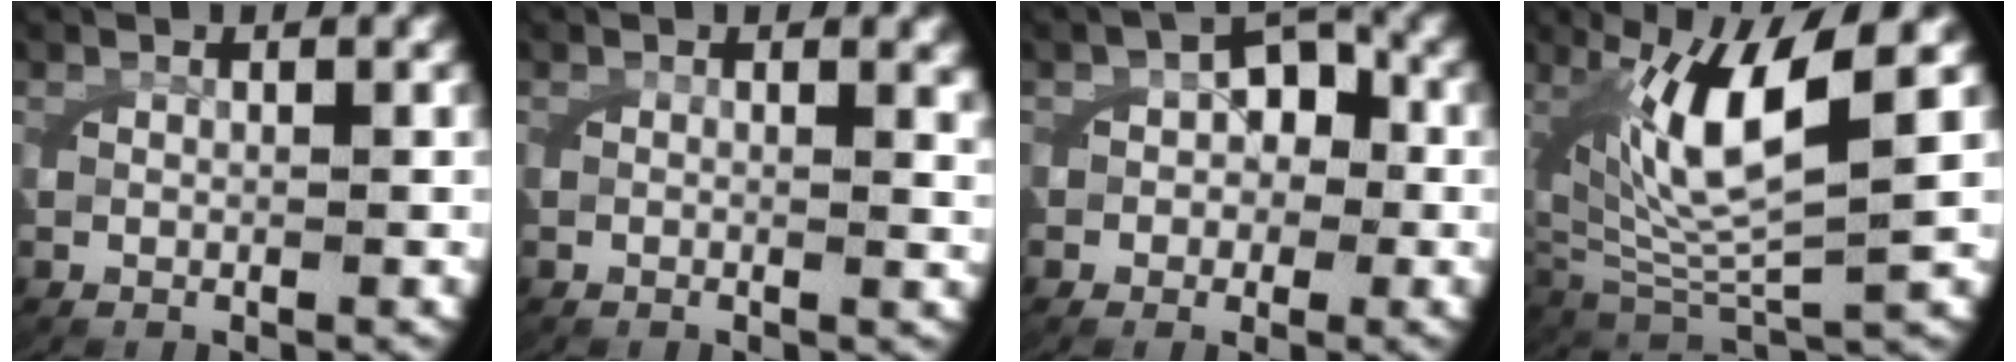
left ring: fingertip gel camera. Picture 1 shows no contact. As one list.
[{"total": 0.9, "force": [0.5, 0.0, 0.8], "torque": [-0.015, -0.006, 0.008]}, {"total": 3.5, "force": [-0.1, 2.8, 2.0], "torque": [-0.017, 0.000, -0.007]}, {"total": 9.9, "force": [1.4, 4.5, 8.7], "torque": [-0.183, -0.016, 0.042]}]